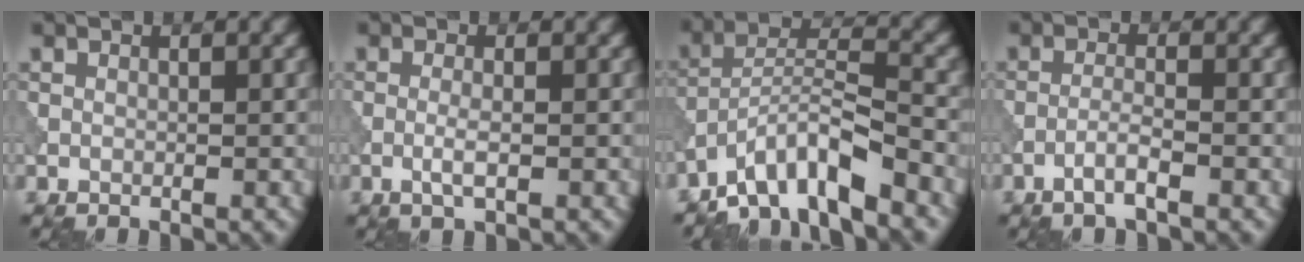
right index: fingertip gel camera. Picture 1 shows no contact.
{"total": 1.7, "force": [-0.5, 0.3, 1.6], "torque": [-0.035, 0.000, -0.014]}
{"total": 7.1, "force": [-5.6, 1.3, 4.1], "torque": [-0.065, 0.009, -0.107]}
{"total": 2.1, "force": [-1.2, 0.2, 1.7], "torque": [-0.031, 0.009, -0.029]}